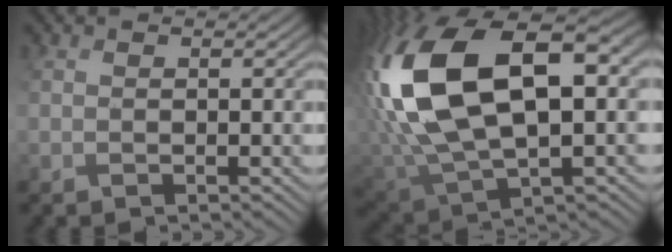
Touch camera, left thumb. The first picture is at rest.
{"total": 18.8, "force": [4.4, 10.2, 15.2], "torque": [-0.362, 0.008, 0.094]}